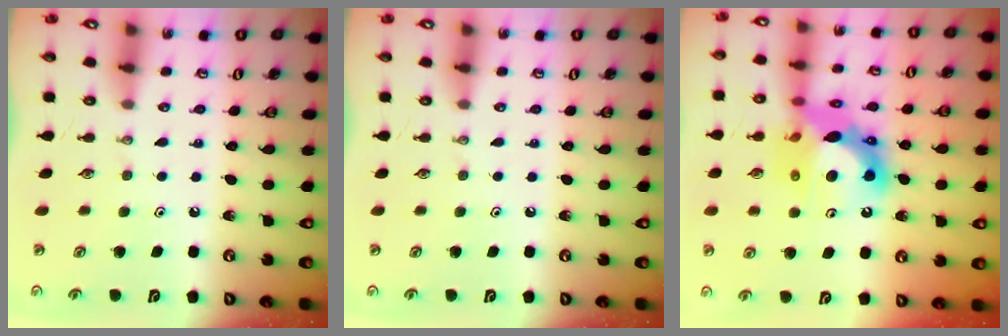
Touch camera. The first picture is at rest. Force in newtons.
{"total": 0.0}
{"total": 13.9, "press": 13.6, "slide": 2.8}